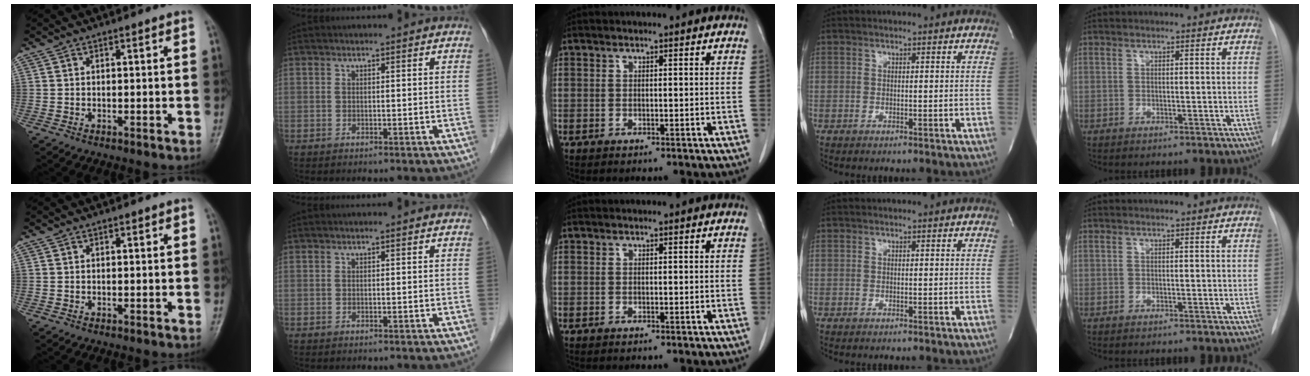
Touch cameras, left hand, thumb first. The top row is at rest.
{}